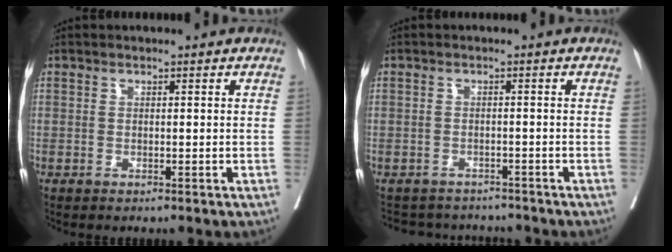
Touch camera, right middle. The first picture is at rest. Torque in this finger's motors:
{"motor_torque": [-0.17, -0.33, -0.55, -0.21]}